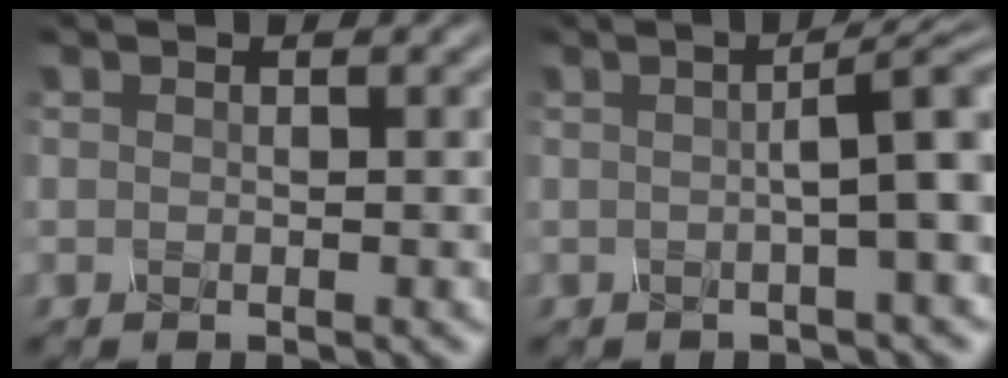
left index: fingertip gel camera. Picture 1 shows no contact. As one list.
[{"total": 5.5, "force": [0.3, 1.2, 5.4], "torque": [-0.058, 0.014, 0.004]}]